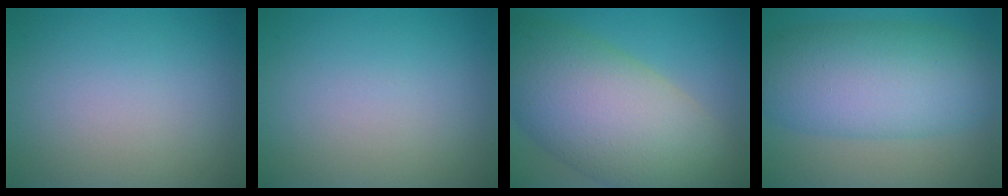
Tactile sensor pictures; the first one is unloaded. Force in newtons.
{"total": 0.0}
{"total": 13.2, "press": 13.2, "slide": 0.8}
{"total": 9.9, "press": 9.9, "slide": 0.1}